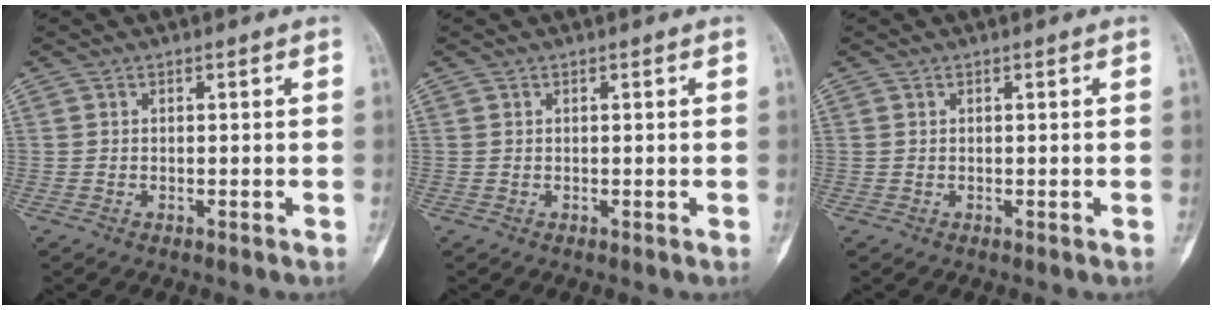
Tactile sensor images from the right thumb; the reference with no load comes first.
{"total": 0.0}
{"total": 0.0}